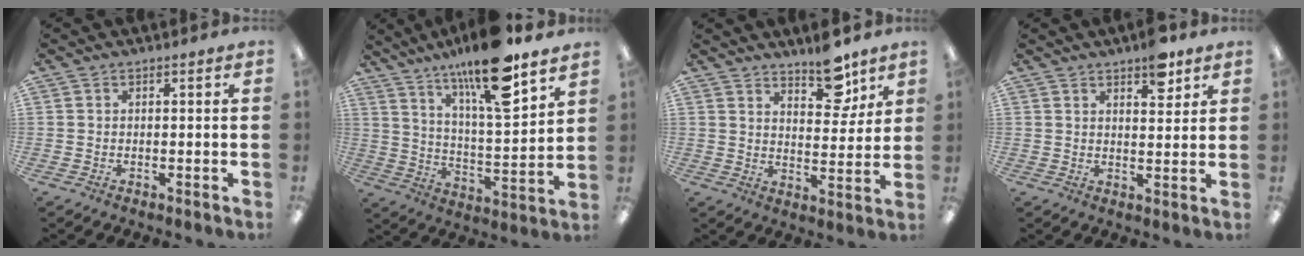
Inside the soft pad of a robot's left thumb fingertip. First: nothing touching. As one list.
[{"total": 17.1, "force": [12.9, 3.4, 10.8], "torque": [-0.185, -0.081, 0.210]}, {"total": 9.3, "force": [7.2, 4.3, 4.2], "torque": [-0.033, -0.051, 0.121]}, {"total": 6.5, "force": [4.6, 2.7, 3.8], "torque": [-0.036, -0.024, 0.074]}]